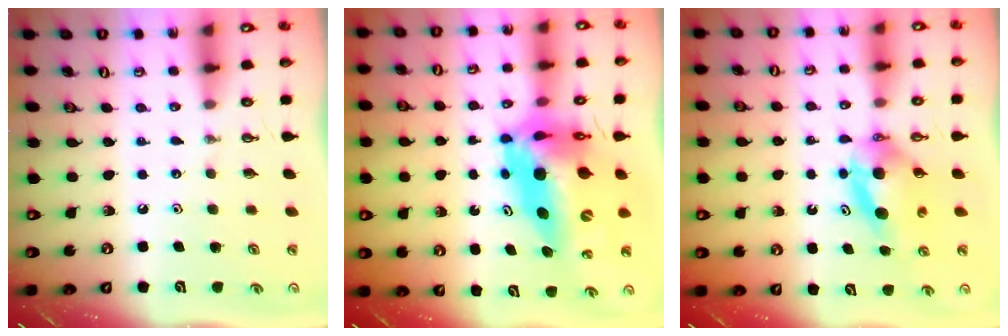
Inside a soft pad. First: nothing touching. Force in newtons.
{"total": 19.6, "press": 19.5, "slide": 2.0}
{"total": 6.0, "press": 5.9, "slide": 1.0}